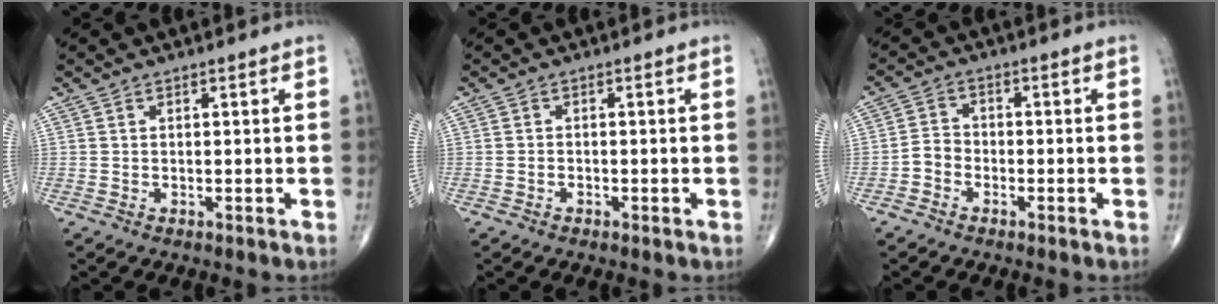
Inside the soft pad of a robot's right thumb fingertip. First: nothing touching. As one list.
[{"total": 0.7, "force": [-0.4, 0.5, 0.3], "torque": [-0.004, 0.002, -0.009]}, {"total": 3.2, "force": [-1.7, 2.4, 1.2], "torque": [-0.012, 0.015, -0.041]}]